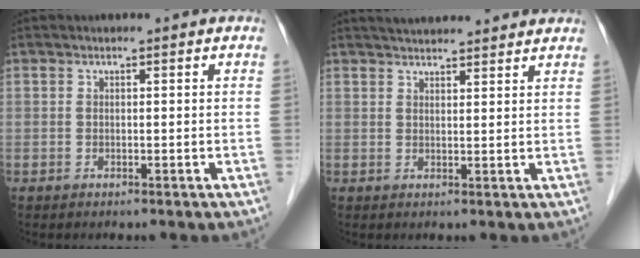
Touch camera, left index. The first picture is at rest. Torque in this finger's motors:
{"motor_torque": [-0.50, -0.92, 0.33, 0.06]}